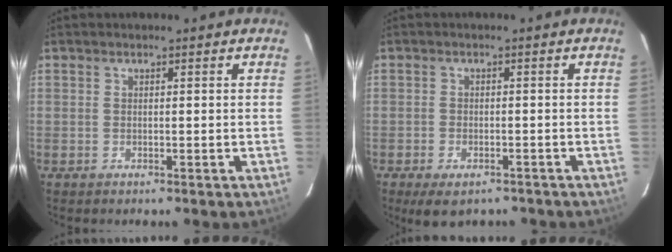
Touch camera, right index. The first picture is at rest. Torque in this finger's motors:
{"motor_torque": [0.66, -0.92, 0.29, 0.04]}